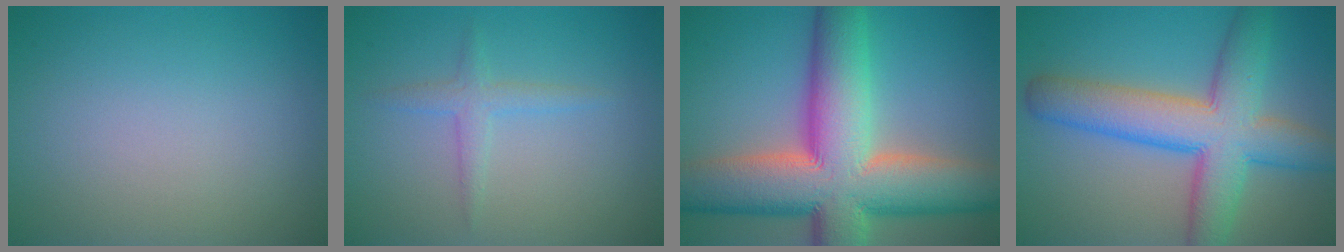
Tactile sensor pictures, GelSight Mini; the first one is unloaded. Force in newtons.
{"total": 1.7, "press": 1.7, "slide": 0.1}
{"total": 15.3, "press": 15.3, "slide": 0.8}
{"total": 9.1, "press": 9.1, "slide": 0.2}